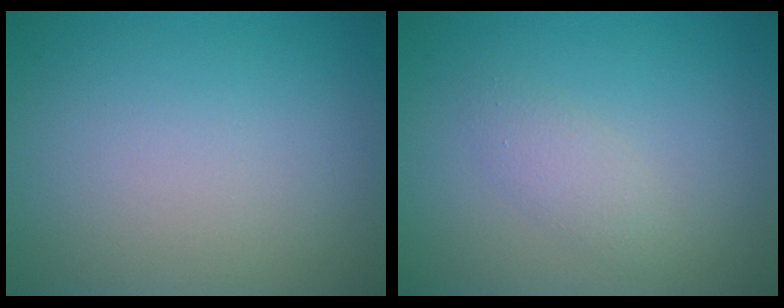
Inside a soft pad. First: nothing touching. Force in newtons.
{"total": 1.6, "press": 1.6, "slide": 0.1}